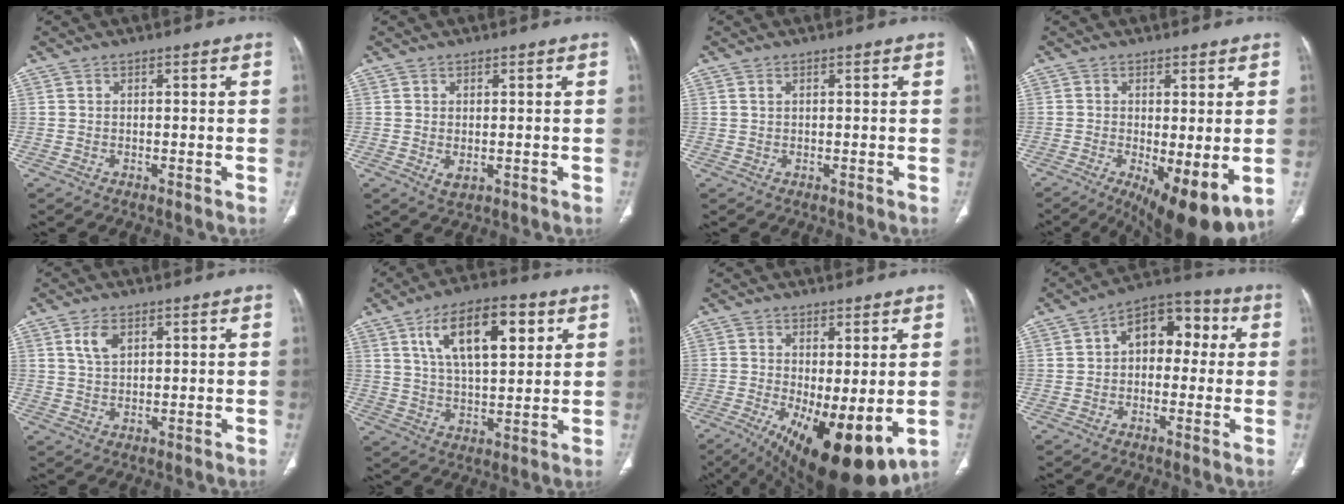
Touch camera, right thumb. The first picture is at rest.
{"total": 2.2, "force": [-0.3, 1.2, 1.8], "torque": [-0.032, -0.005, 0.003]}
{"total": 0.6, "force": [0.4, 0.2, 0.4], "torque": [-0.010, 0.004, 0.009]}
{"total": 12.0, "force": [-3.2, 4.0, 10.9], "torque": [-0.166, -0.025, -0.038]}
{"total": 4.0, "force": [1.9, 2.2, 2.7], "torque": [-0.049, -0.005, 0.041]}
{"total": 15.2, "force": [6.1, 6.6, 12.2], "torque": [-0.179, -0.012, 0.105]}
{"total": 15.6, "force": [-3.9, 5.8, 14.0], "torque": [-0.213, -0.028, -0.038]}
{"total": 10.8, "force": [1.6, 7.1, 8.0], "torque": [-0.076, 0.033, 0.011]}